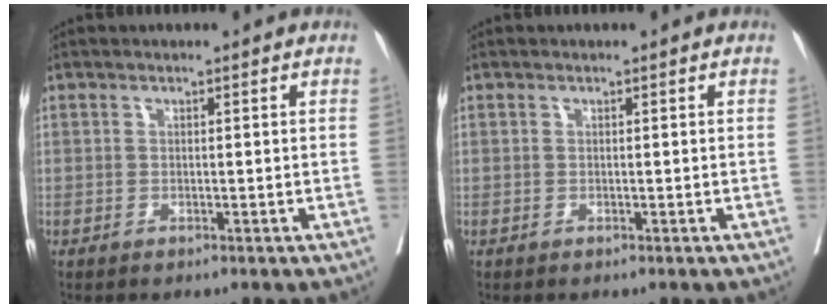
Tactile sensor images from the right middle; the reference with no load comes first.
{"total": 0.0}